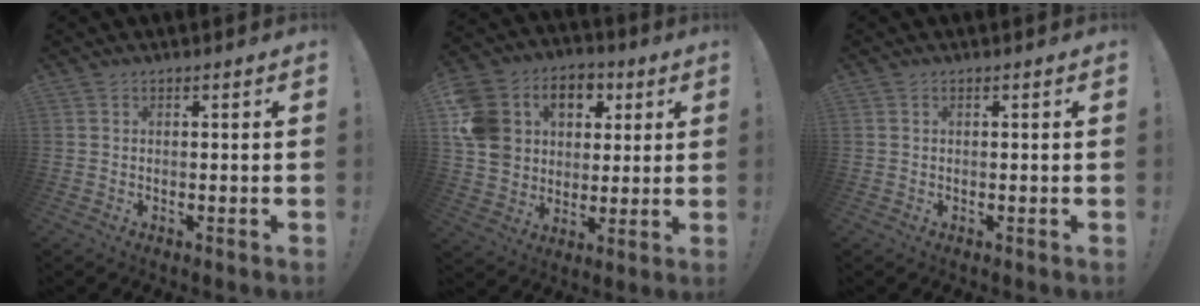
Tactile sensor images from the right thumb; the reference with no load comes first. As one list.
[{"total": 15.5, "force": [4.5, 13.2, 6.6], "torque": [-0.098, -0.014, 0.101]}, {"total": 0.0}]